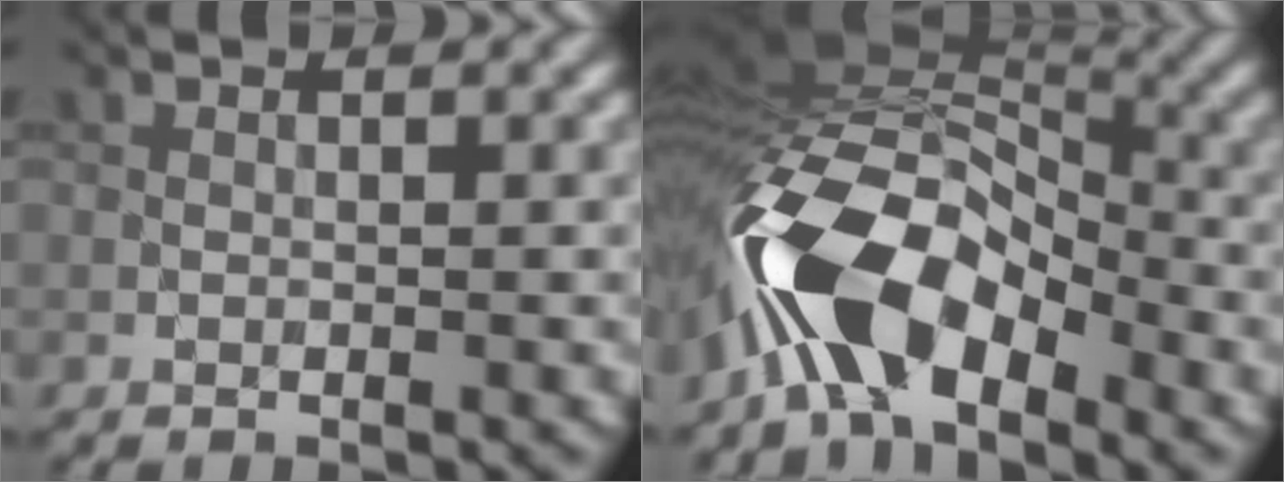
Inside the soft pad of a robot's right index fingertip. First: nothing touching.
{"total": 11.2, "force": [-5.6, 5.5, 7.9], "torque": [-0.157, 0.008, -0.108]}